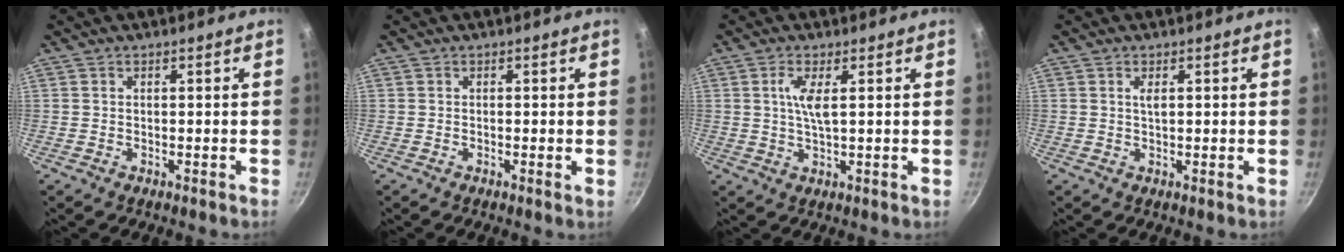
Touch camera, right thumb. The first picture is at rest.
{"total": 0.6, "force": [-0.1, 0.0, 0.6], "torque": [-0.008, -0.003, -0.005]}
{"total": 4.3, "force": [1.1, 0.9, 4.1], "torque": [-0.087, -0.005, 0.023]}
{"total": 1.5, "force": [0.5, 0.4, 1.4], "torque": [-0.023, -0.003, 0.007]}